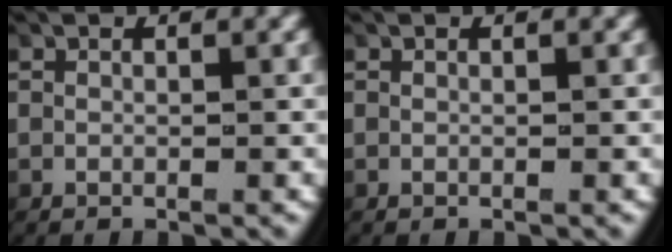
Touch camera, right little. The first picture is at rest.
{"total": 0.0}